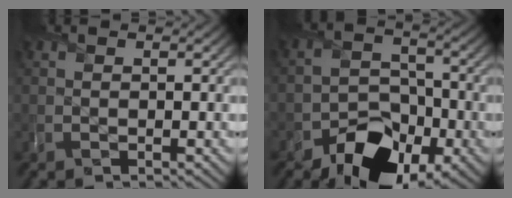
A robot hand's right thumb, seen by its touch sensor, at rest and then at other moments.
{"total": 10.8, "force": [-6.4, 6.5, 5.8], "torque": [-0.096, -0.015, -0.113]}